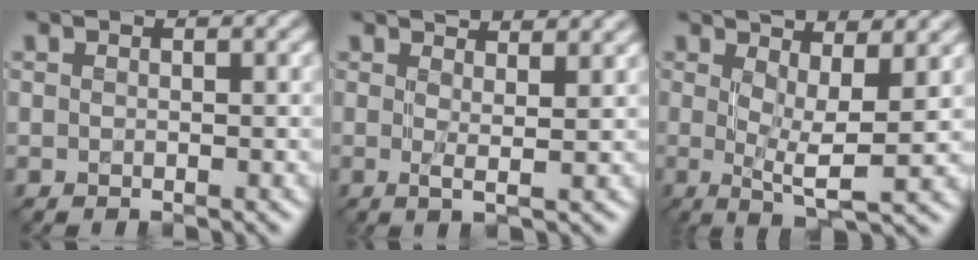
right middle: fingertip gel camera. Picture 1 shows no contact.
{"total": 4.2, "force": [2.3, 1.0, 3.3], "torque": [-0.043, 0.011, 0.011]}
{"total": 6.9, "force": [1.7, 1.6, 6.5], "torque": [-0.099, 0.001, 0.028]}